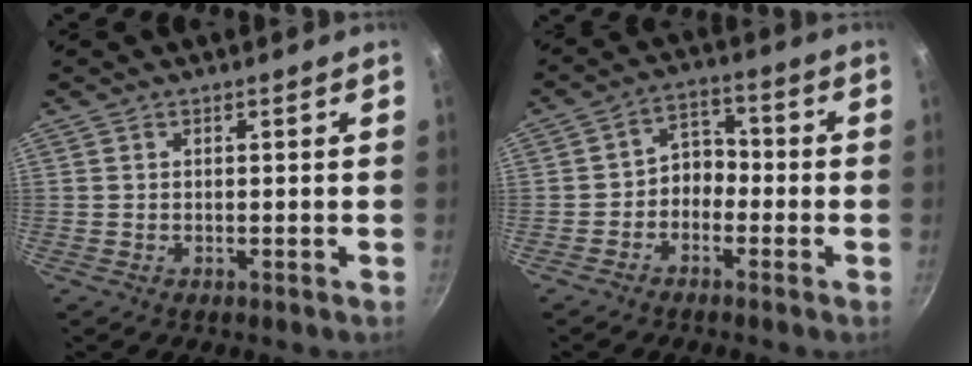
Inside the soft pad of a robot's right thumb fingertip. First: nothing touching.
{"total": 5.5, "force": [-1.9, 4.3, 3.0], "torque": [-0.012, 0.036, -0.043]}